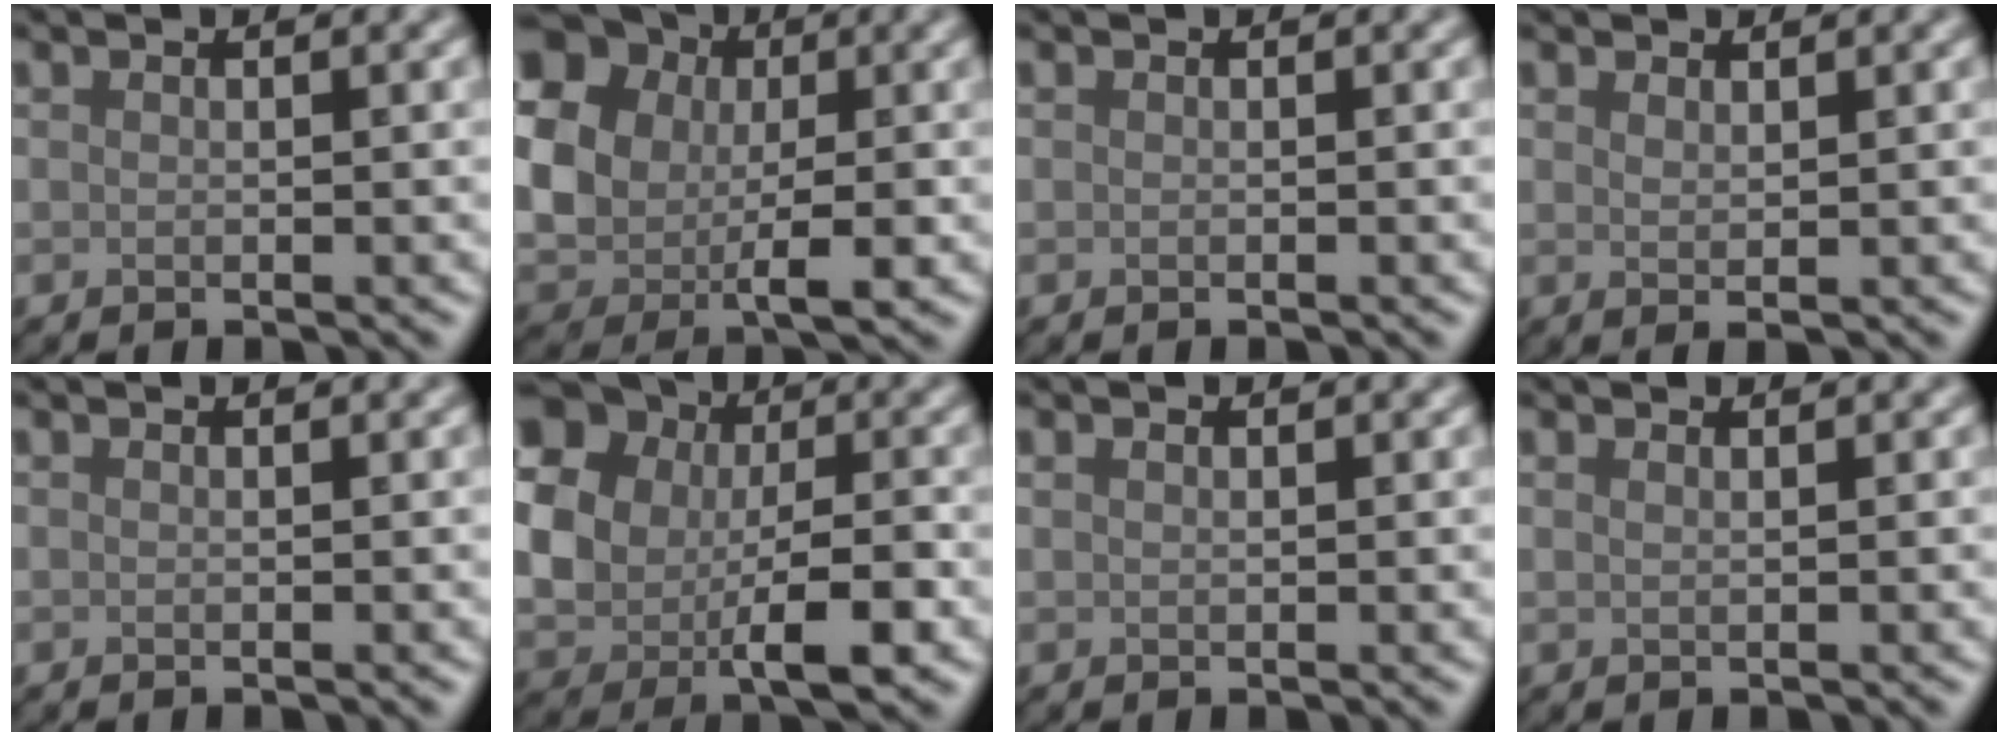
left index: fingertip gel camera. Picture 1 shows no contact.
{"total": 15.3, "force": [3.1, 12.7, 8.0], "torque": [-0.161, 0.017, 0.038]}
{"total": 0.0}
{"total": 1.1, "force": [0.6, 0.2, 0.9], "torque": [-0.015, -0.003, 0.010]}
{"total": 0.0}
{"total": 12.5, "force": [0.1, 9.6, 8.1], "torque": [-0.130, 0.006, -0.011]}
{"total": 0.7, "force": [0.4, 0.3, 0.4], "torque": [-0.009, 0.001, 0.008]}
{"total": 1.2, "force": [0.8, 0.5, 0.8], "torque": [-0.005, -0.001, -0.001]}